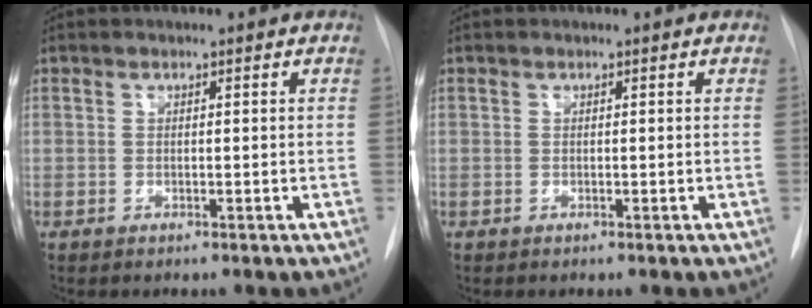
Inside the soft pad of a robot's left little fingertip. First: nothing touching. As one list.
[{"total": 0.0}]